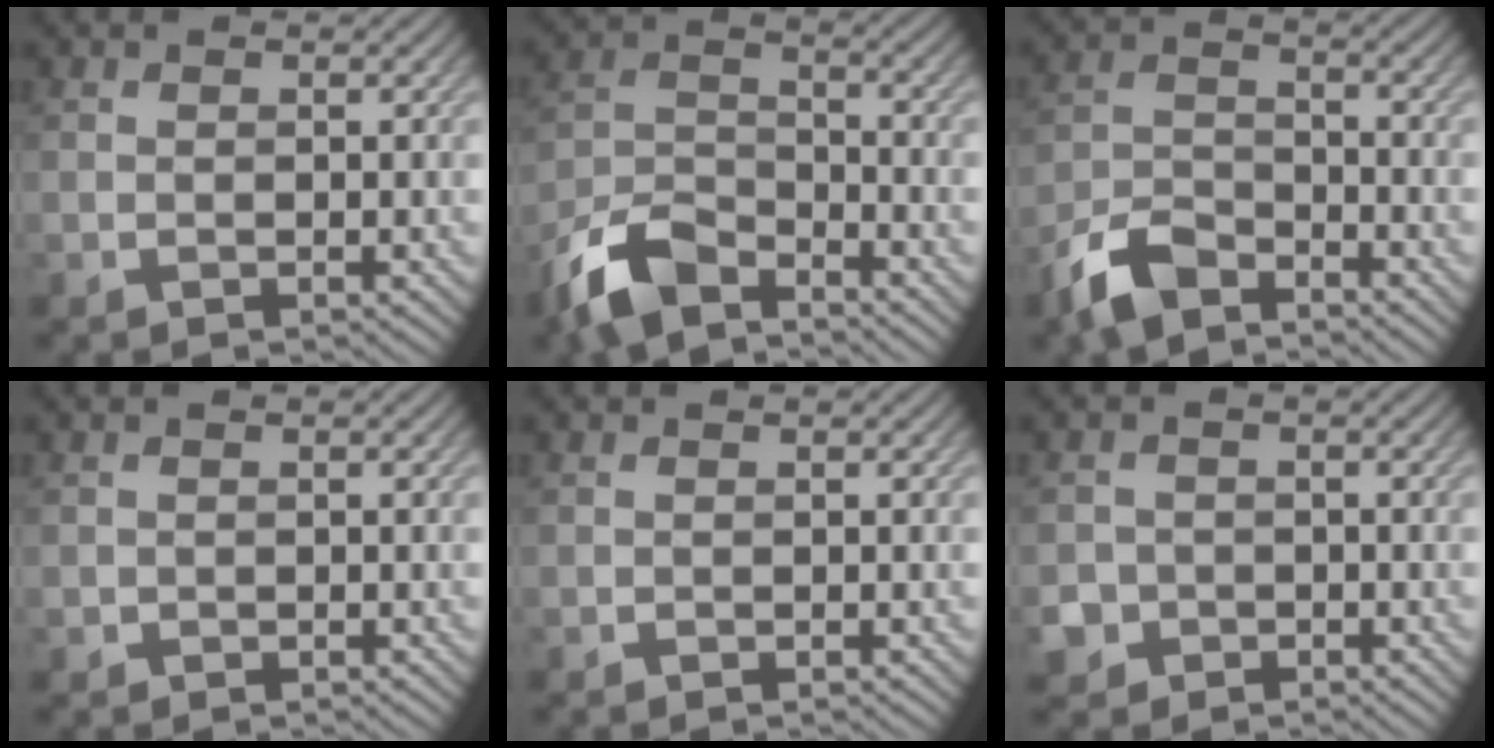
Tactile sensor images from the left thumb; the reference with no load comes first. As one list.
[{"total": 8.6, "force": [-6.7, 3.1, 4.4], "torque": [-0.094, -0.008, -0.152]}, {"total": 6.5, "force": [-5.1, 2.5, 3.1], "torque": [-0.067, -0.006, -0.116]}, {"total": 0.7, "force": [-0.2, 0.6, 0.0], "torque": [0.000, -0.006, -0.004]}, {"total": 0.0}, {"total": 3.0, "force": [-1.6, 2.5, 0.5], "torque": [-0.013, -0.003, -0.034]}]